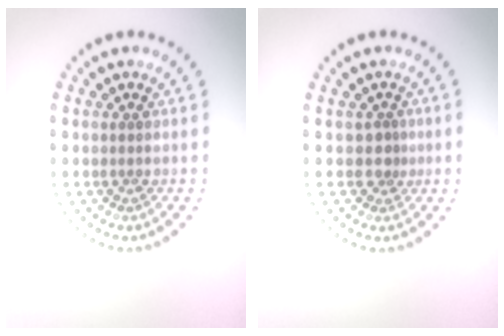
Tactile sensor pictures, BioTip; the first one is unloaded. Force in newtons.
{"total": 1.3, "press": 0.9, "slide": 0.9}